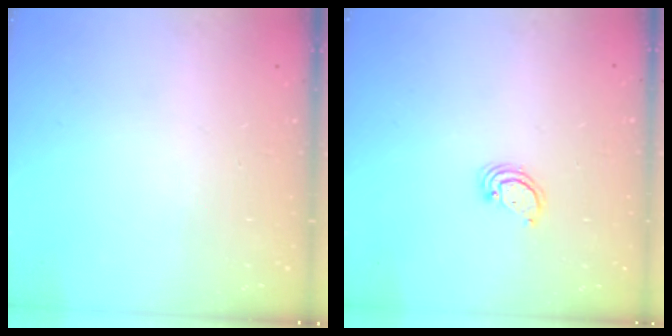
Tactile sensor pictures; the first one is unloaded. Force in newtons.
{"total": 2.3, "press": 2.3, "slide": 0.2}